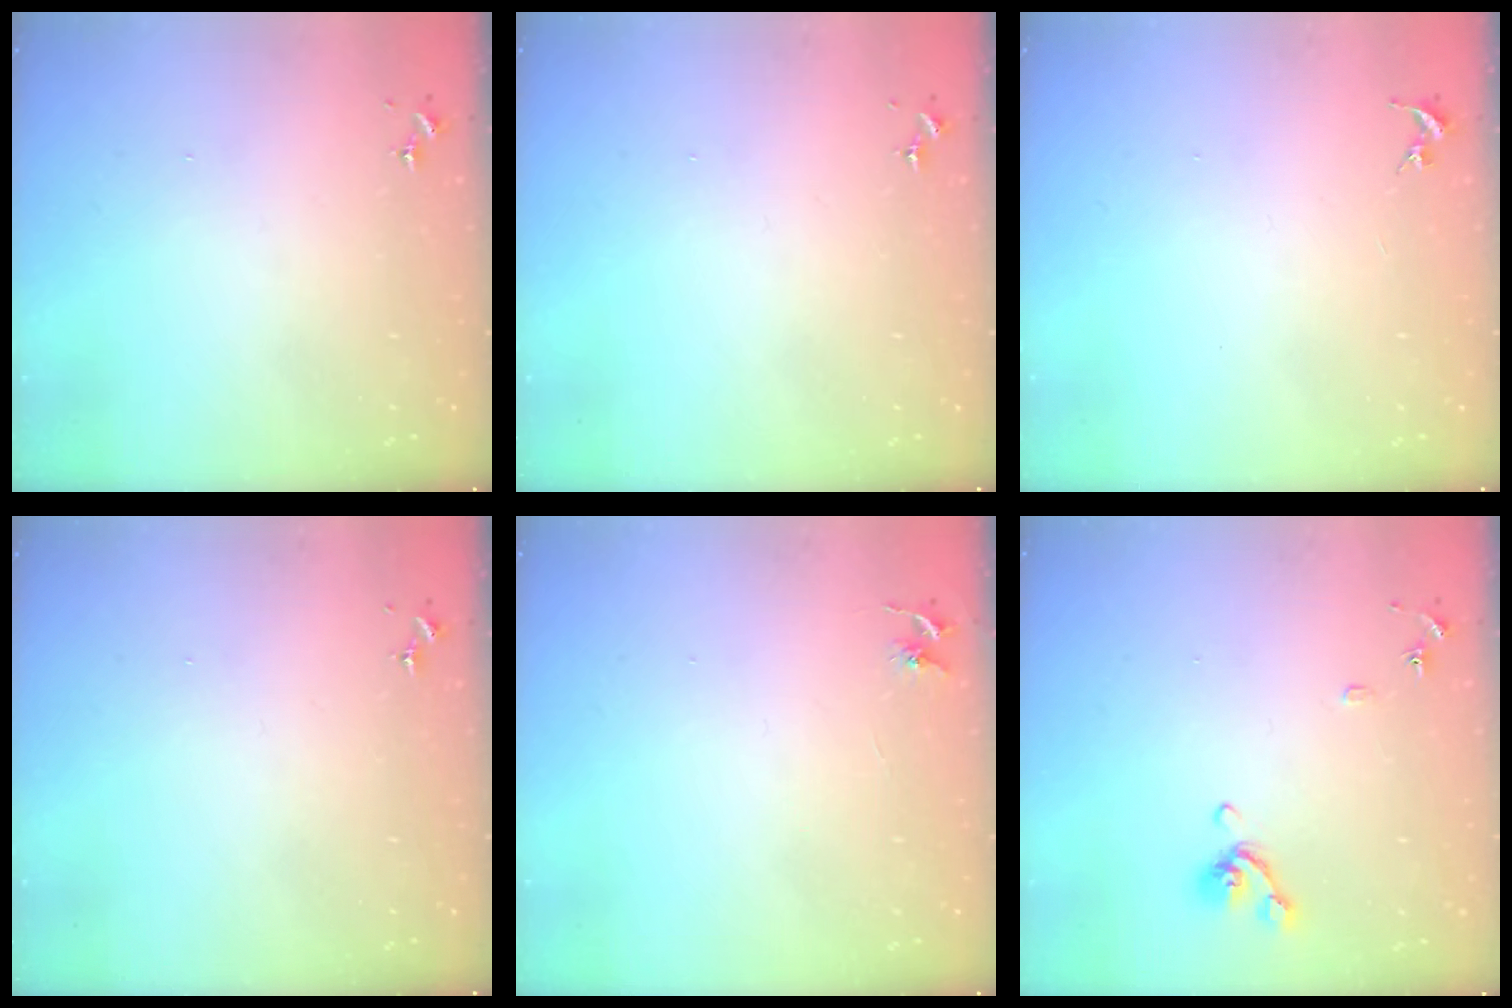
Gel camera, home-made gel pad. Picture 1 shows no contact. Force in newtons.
{"total": 0.0}
{"total": 0.0}
{"total": 0.0}
{"total": 3.4, "press": 3.4, "slide": 0.4}
{"total": 8.5, "press": 8.4, "slide": 1.4}